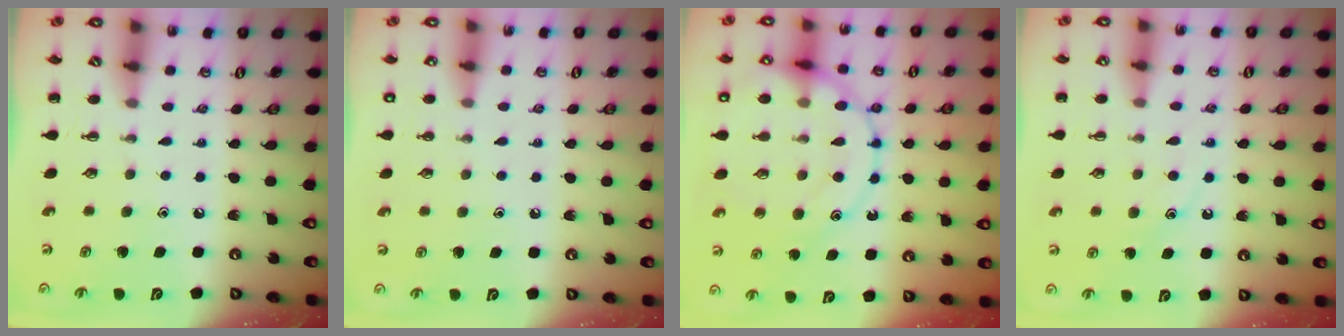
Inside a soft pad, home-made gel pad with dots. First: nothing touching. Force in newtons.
{"total": 1.4, "press": 1.4, "slide": 0.1}
{"total": 21.0, "press": 21.0, "slide": 1.8}
{"total": 10.2, "press": 10.1, "slide": 1.3}